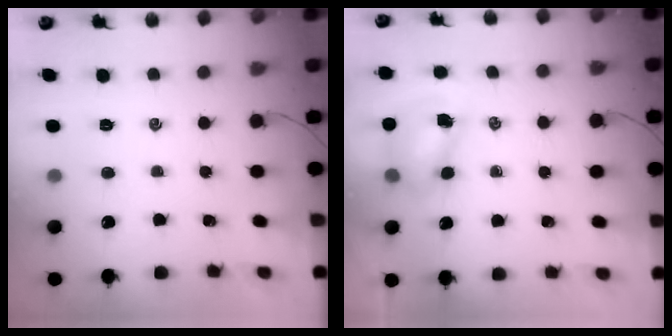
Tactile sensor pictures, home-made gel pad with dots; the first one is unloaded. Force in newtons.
{"total": 8.1, "press": 8.0, "slide": 1.0}